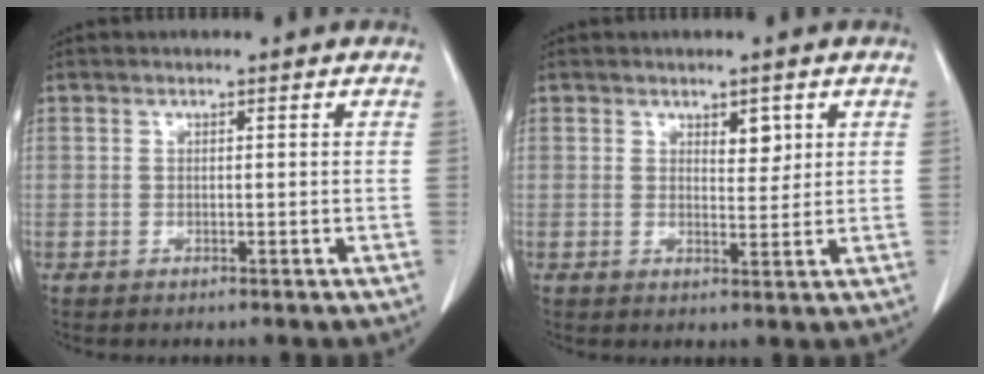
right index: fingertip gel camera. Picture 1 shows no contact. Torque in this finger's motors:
{"motor_torque": [0.07, 0.06, 0.06, 0.01]}